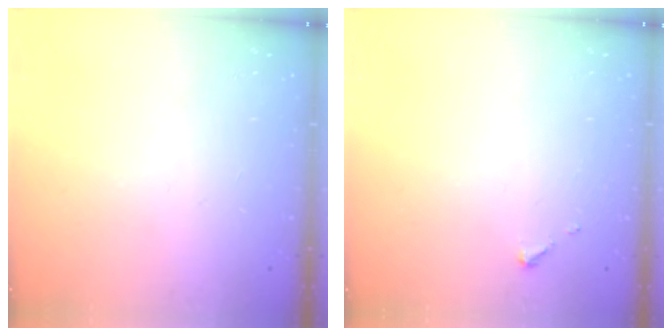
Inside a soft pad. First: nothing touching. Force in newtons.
{"total": 2.6, "press": 2.6, "slide": 0.3}